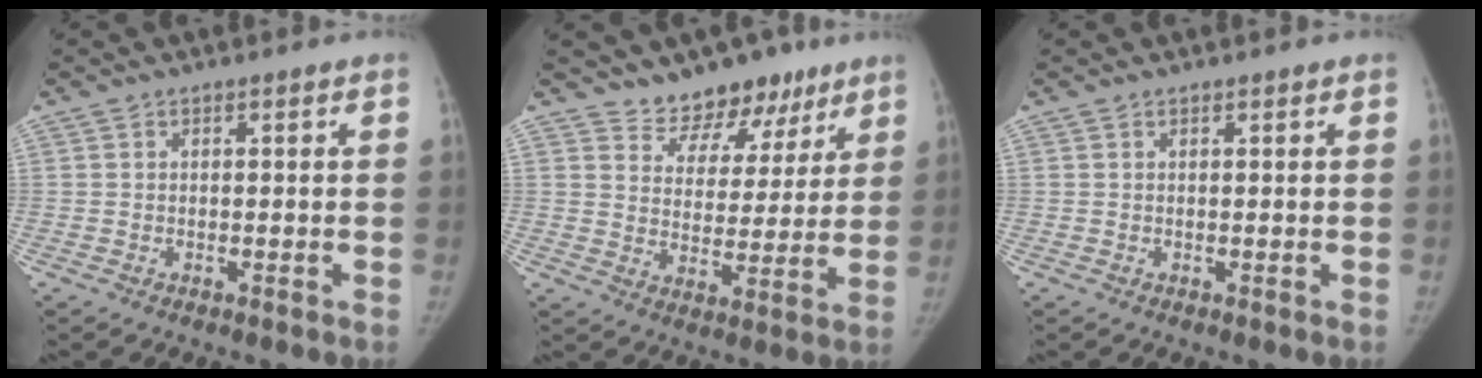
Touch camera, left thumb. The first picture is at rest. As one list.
[{"total": 10.8, "force": [8.4, 6.2, 2.9], "torque": [0.006, -0.048, 0.133]}, {"total": 0.0}]